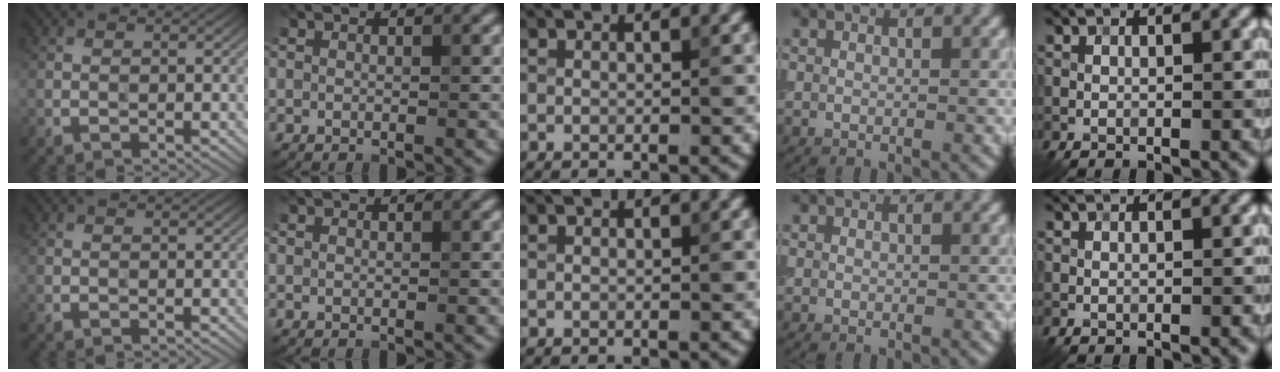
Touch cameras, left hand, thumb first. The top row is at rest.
{}